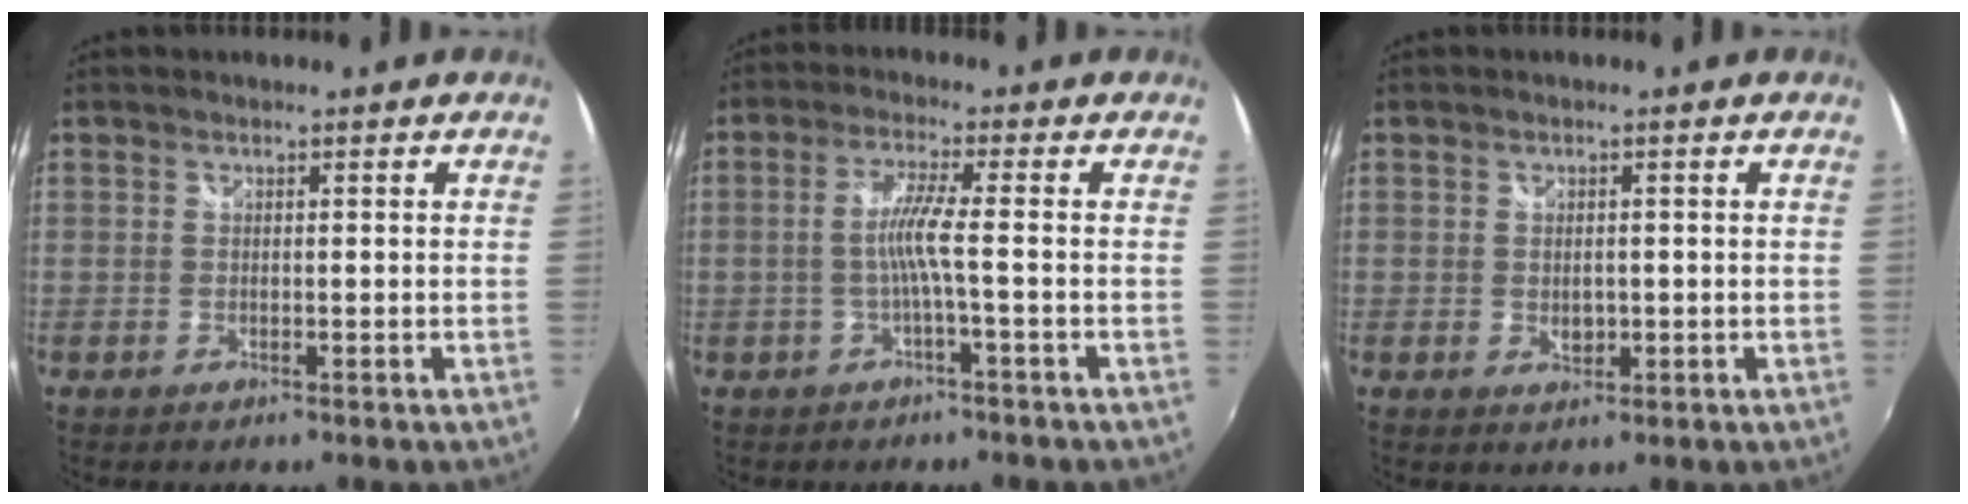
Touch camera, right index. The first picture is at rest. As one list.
[{"total": 4.5, "force": [-1.2, -1.0, 4.3], "torque": [-0.093, 0.000, -0.020]}, {"total": 2.4, "force": [-0.3, 1.8, 1.5], "torque": [-0.024, -0.003, -0.003]}]